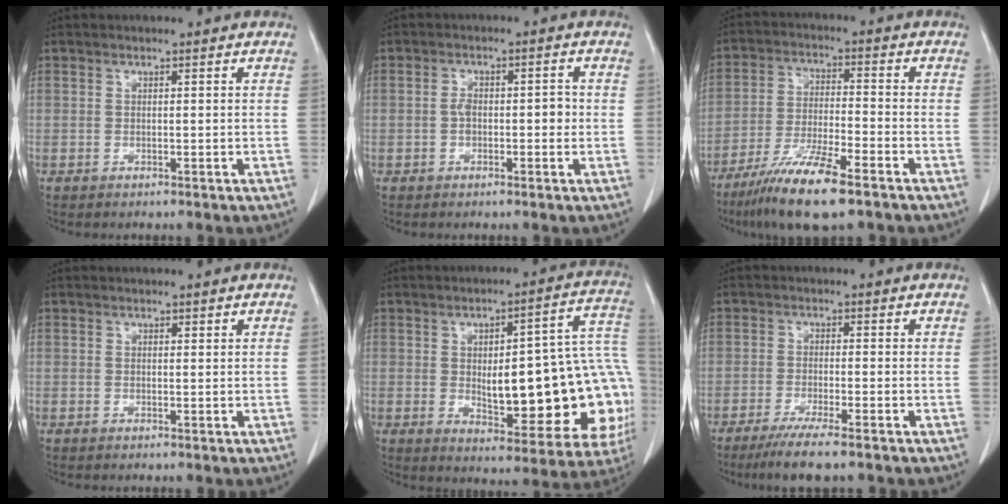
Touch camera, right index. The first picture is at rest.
{"total": 3.3, "force": [-0.4, 1.8, 2.7], "torque": [-0.040, 0.016, -0.005]}
{"total": 11.7, "force": [-7.9, 1.3, 8.6], "torque": [-0.166, -0.029, -0.142]}
{"total": 0.0}
{"total": 23.0, "force": [-2.2, 7.1, 21.7], "torque": [-0.201, 0.038, -0.003]}
{"total": 6.5, "force": [-4.9, -0.1, 4.3], "torque": [-0.070, -0.016, -0.081]}